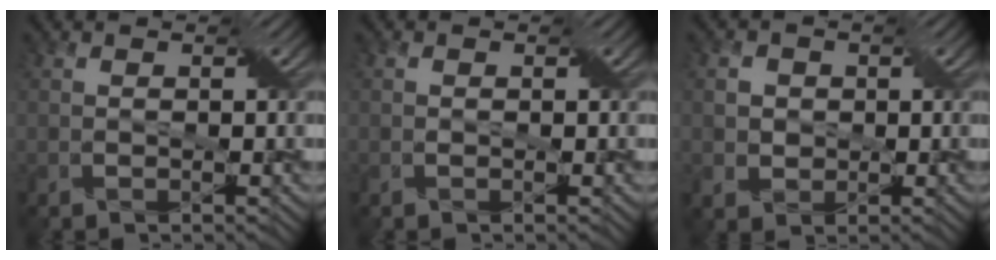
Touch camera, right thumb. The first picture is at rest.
{"total": 0.0}
{"total": 3.1, "force": [0.6, 3.0, 0.7], "torque": [-0.024, 0.005, 0.006]}